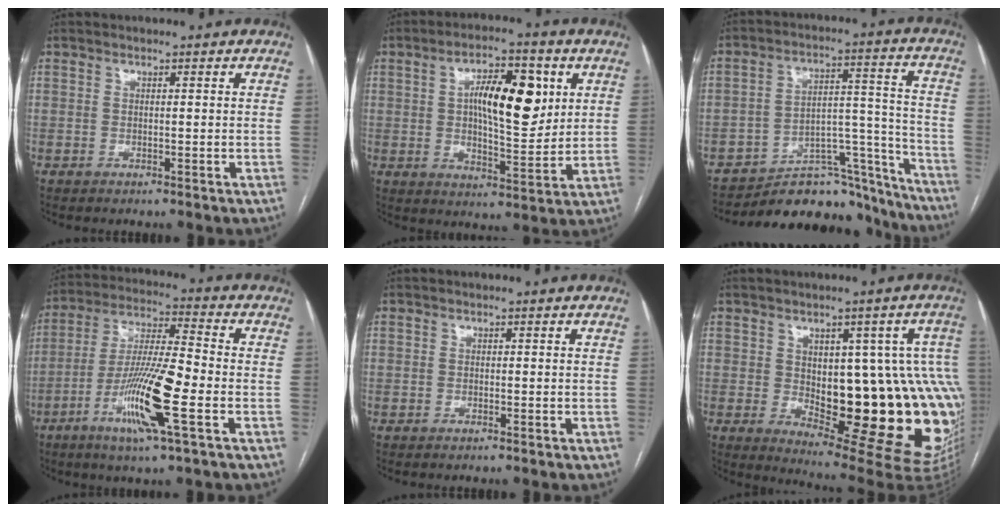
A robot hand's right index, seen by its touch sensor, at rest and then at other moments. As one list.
[{"total": 12.5, "force": [3.3, 4.3, 11.2], "torque": [-0.182, 0.013, 0.053]}, {"total": 18.9, "force": [-17.5, 6.1, 3.9], "torque": [-0.019, 0.063, -0.249]}, {"total": 13.9, "force": [-5.0, 0.6, 13.0], "torque": [-0.254, -0.013, -0.096]}, {"total": 0.0}, {"total": 21.7, "force": [-1.6, 7.8, 20.1], "torque": [-0.171, 0.017, 0.008]}]